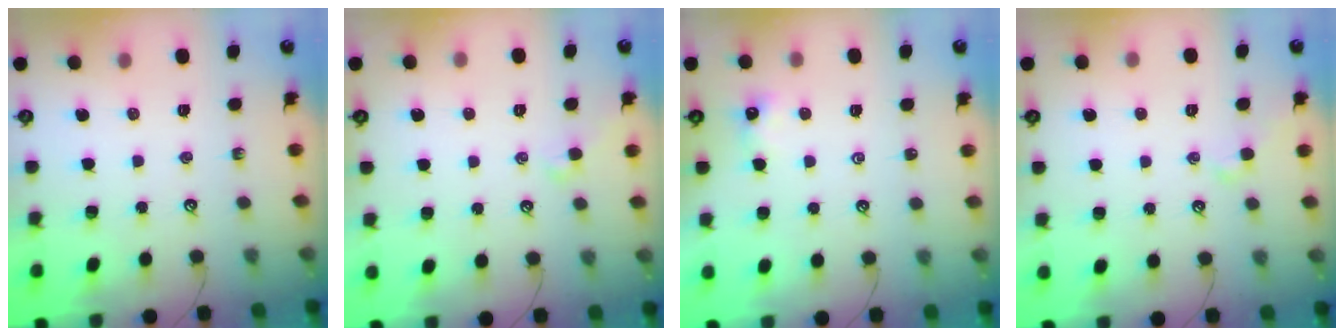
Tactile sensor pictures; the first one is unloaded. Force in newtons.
{"total": 0.7, "press": 0.5, "slide": 0.5}
{"total": 1.6, "press": 1.6, "slide": 0.4}
{"total": 2.0, "press": 2.0, "slide": 0.4}